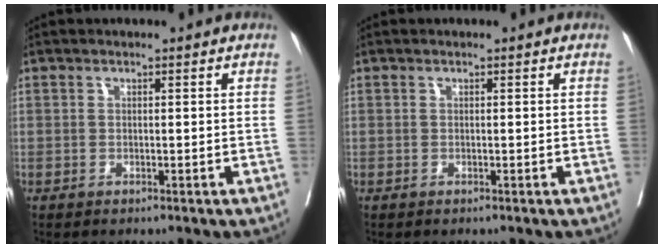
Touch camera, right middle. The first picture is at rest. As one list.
[{"total": 0.0}]